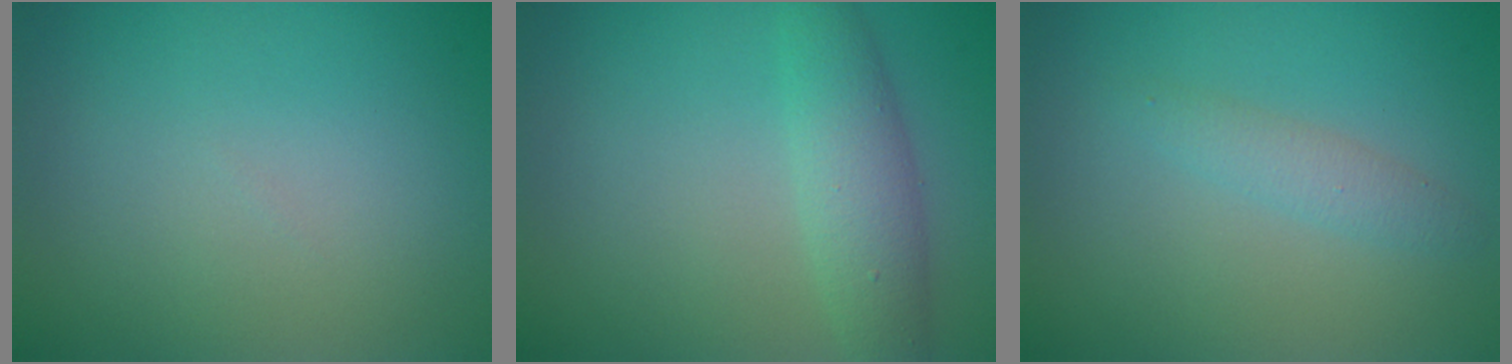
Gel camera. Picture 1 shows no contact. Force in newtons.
{"total": 3.4, "press": 3.4, "slide": 0.1}
{"total": 1.6, "press": 1.6, "slide": 0.1}